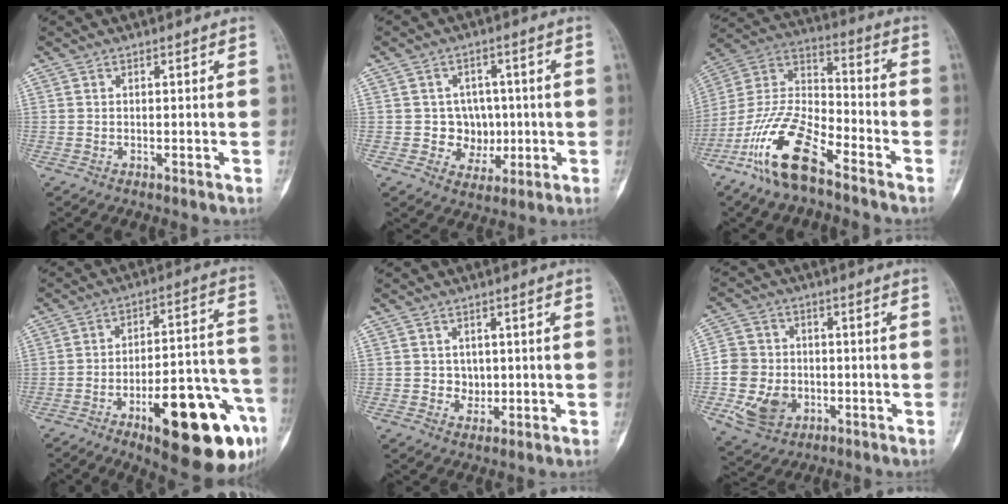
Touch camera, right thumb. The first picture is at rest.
{"total": 6.4, "force": [-0.2, 6.0, 2.3], "torque": [0.014, 0.013, 0.001]}
{"total": 16.3, "force": [-10.1, 5.8, 11.4], "torque": [-0.226, 0.063, -0.200]}
{"total": 25.1, "force": [-11.7, 8.0, 20.7], "torque": [-0.227, 0.065, -0.156]}
{"total": 2.8, "force": [0.2, 2.5, 1.2], "torque": [0.005, 0.002, 0.006]}
{"total": 11.5, "force": [-2.8, 9.5, 5.8], "torque": [-0.084, 0.011, -0.046]}